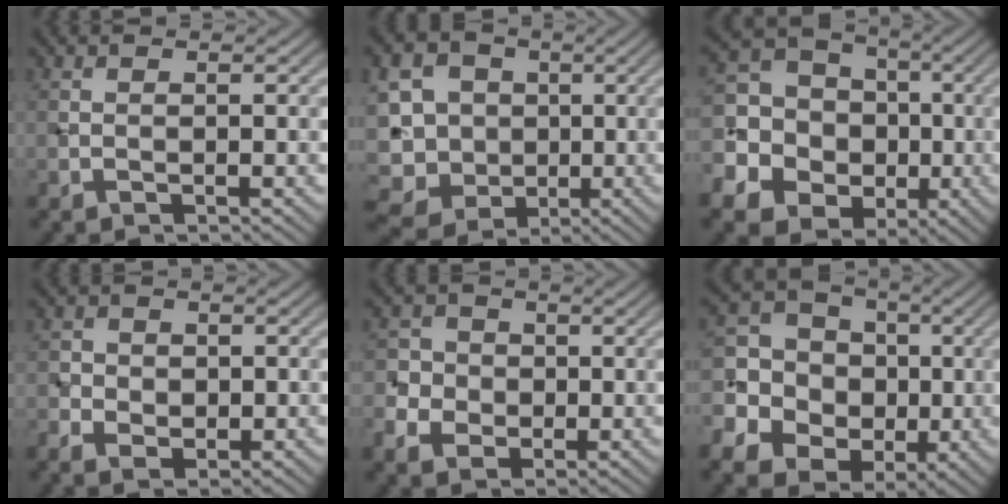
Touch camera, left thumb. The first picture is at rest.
{"total": 11.2, "force": [0.1, 9.9, 5.2], "torque": [-0.173, 0.005, -0.014]}
{"total": 15.7, "force": [-2.8, 14.0, 6.4], "torque": [-0.214, -0.001, -0.064]}
{"total": 3.8, "force": [-0.8, 3.2, 1.9], "torque": [-0.035, -0.006, -0.016]}
{"total": 5.3, "force": [-0.9, 4.8, 2.0], "torque": [-0.046, -0.003, -0.032]}
{"total": 12.3, "force": [-1.9, 10.8, 5.6], "torque": [-0.169, 0.005, -0.051]}